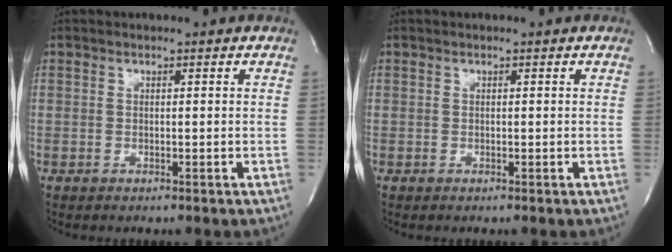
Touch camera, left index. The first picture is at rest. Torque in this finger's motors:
{"motor_torque": [0.02, 0.06, 0.00, -0.01]}